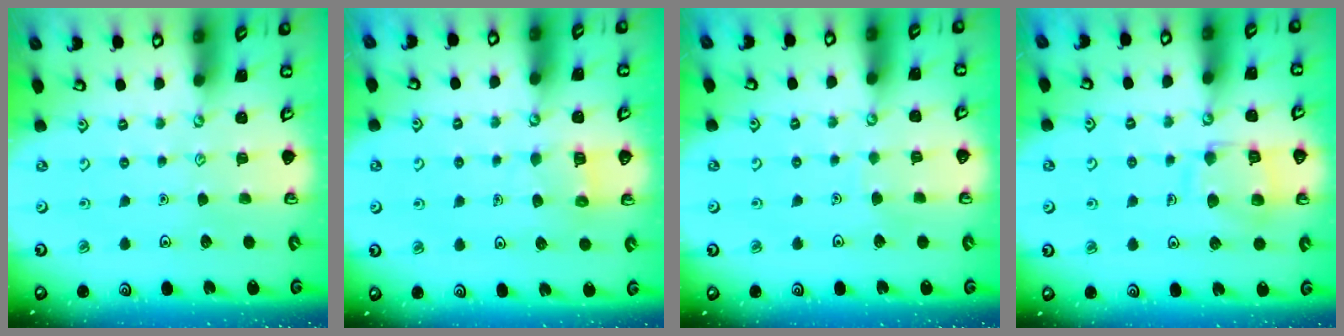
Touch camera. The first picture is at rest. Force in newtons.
{"total": 5.5, "press": 5.5, "slide": 0.6}
{"total": 2.7, "press": 2.7, "slide": 0.2}
{"total": 12.4, "press": 12.4, "slide": 1.2}